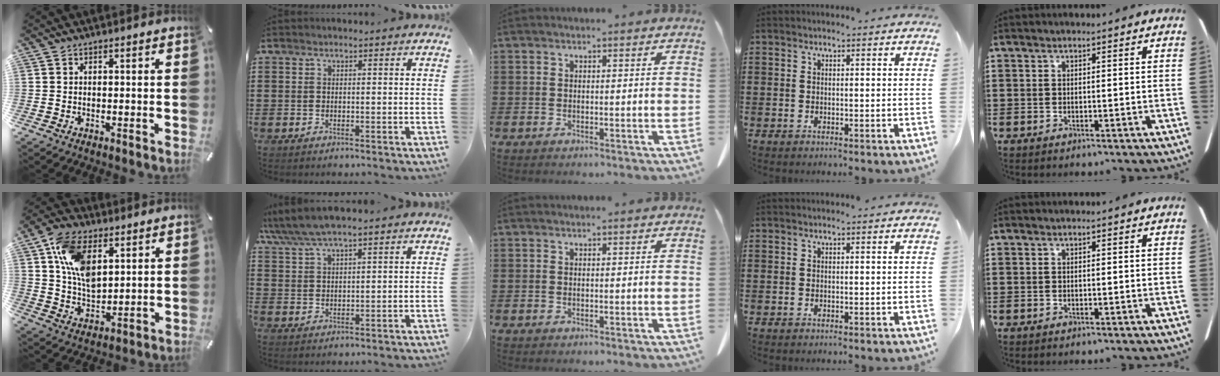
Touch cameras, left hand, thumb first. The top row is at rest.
{"thumb": {"total": 13.0, "force": [5.0, 8.2, 8.8], "torque": [-0.184, -0.006, 0.092]}, "index": {"total": 4.7, "force": [4.0, 0.8, 2.4], "torque": [-0.059, -0.007, 0.072]}}